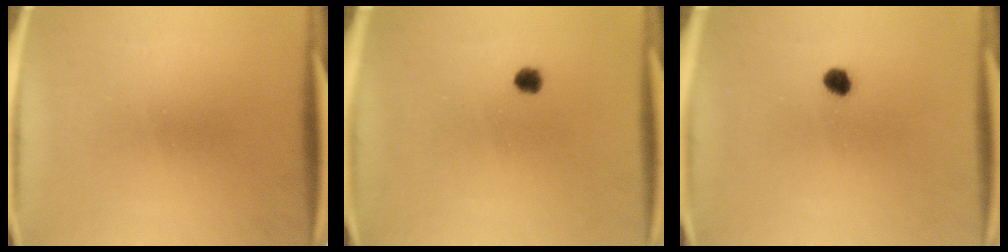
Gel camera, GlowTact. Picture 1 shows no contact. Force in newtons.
{"total": 1.7}
{"total": 2.2}